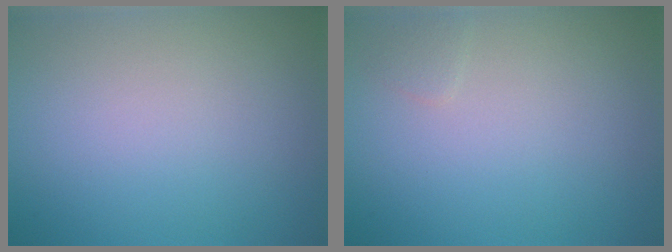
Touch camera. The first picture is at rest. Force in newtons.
{"total": 0.7, "press": 0.7, "slide": 0.0}